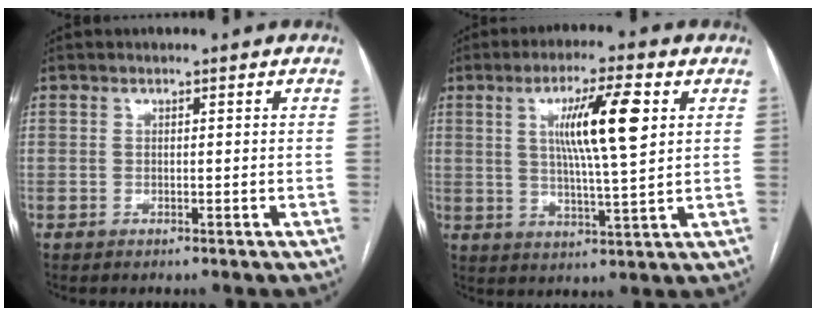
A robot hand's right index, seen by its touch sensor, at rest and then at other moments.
{"total": 10.7, "force": [3.1, 0.5, 10.2], "torque": [-0.175, 0.003, 0.052]}